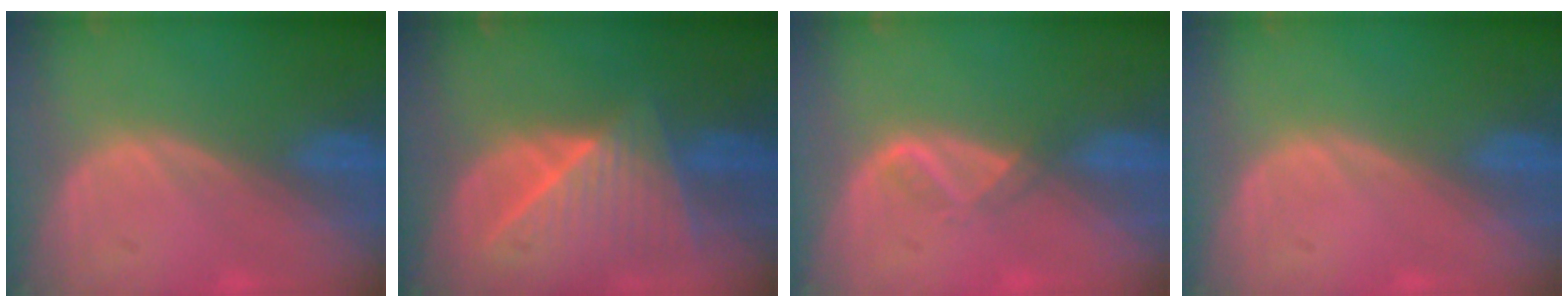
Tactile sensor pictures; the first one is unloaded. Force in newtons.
{"total": 8.6, "press": 7.7, "slide": 3.8}
{"total": 1.9, "press": 1.8, "slide": 0.7}
{"total": 0.0}